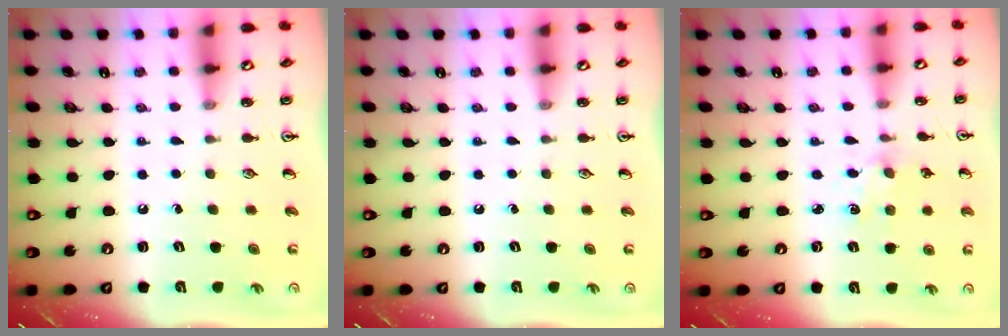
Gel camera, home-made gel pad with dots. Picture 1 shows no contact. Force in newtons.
{"total": 0.0}
{"total": 2.3, "press": 2.3, "slide": 0.3}